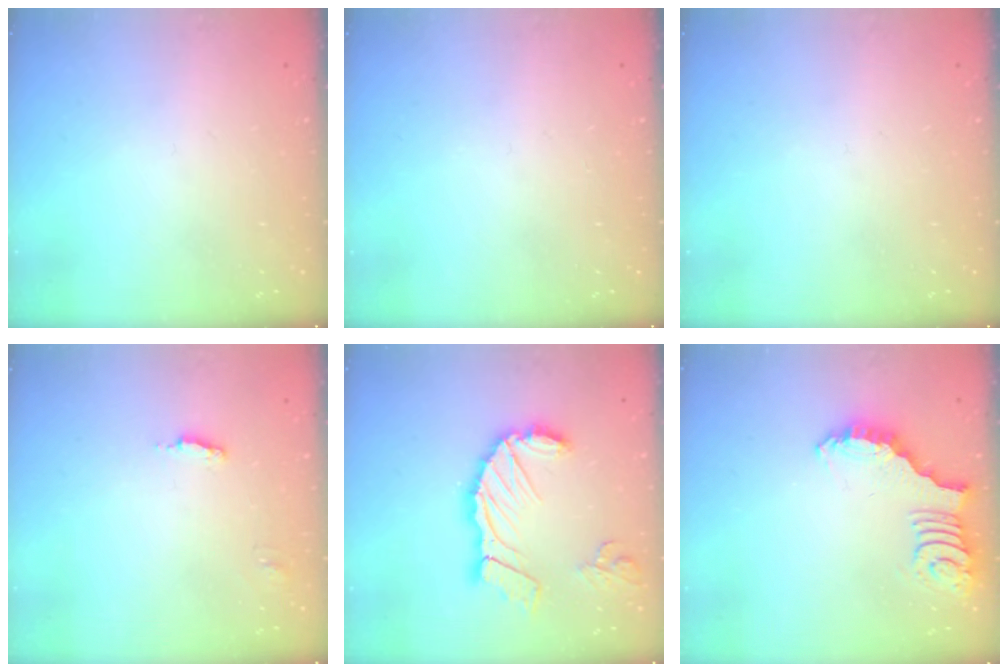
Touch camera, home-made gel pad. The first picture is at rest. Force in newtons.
{"total": 0.0}
{"total": 0.0}
{"total": 2.9, "press": 2.9, "slide": 0.3}
{"total": 15.6, "press": 15.5, "slide": 1.9}
{"total": 2.6, "press": 2.5, "slide": 0.5}